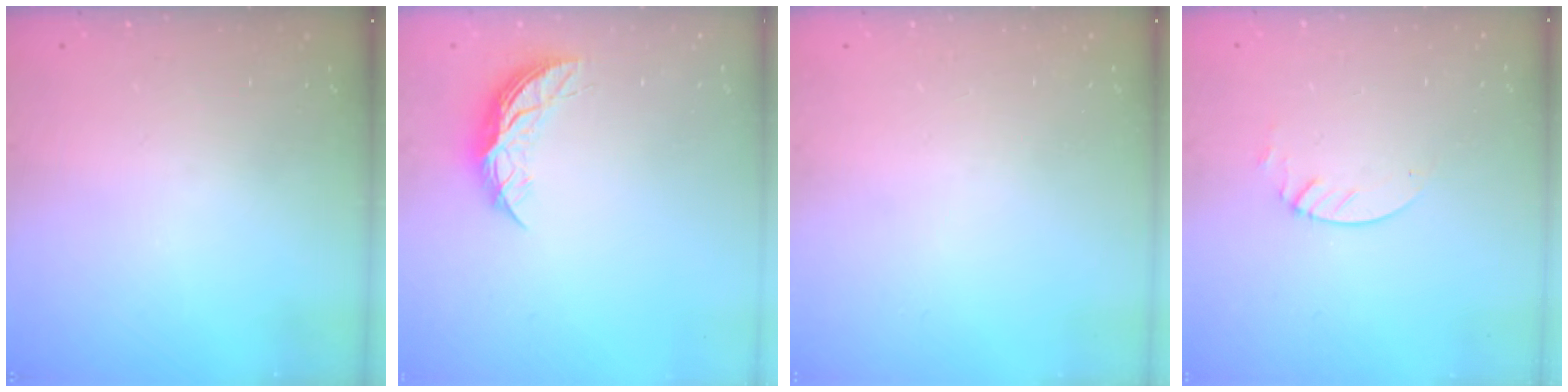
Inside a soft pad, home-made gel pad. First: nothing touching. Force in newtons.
{"total": 8.8, "press": 8.8, "slide": 0.5}
{"total": 0.0}
{"total": 2.1, "press": 2.1, "slide": 0.2}